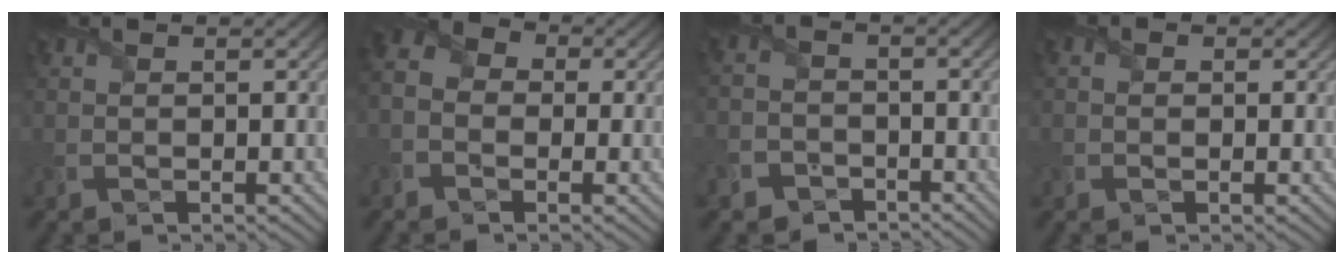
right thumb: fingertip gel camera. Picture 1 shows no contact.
{"total": 5.9, "force": [-1.6, 4.9, 3.0], "torque": [-0.080, -0.001, -0.040]}
{"total": 4.6, "force": [-3.2, 3.3, 0.5], "torque": [-0.017, -0.003, -0.074]}
{"total": 1.1, "force": [-0.2, 1.0, 0.4], "torque": [-0.013, 0.000, -0.003]}